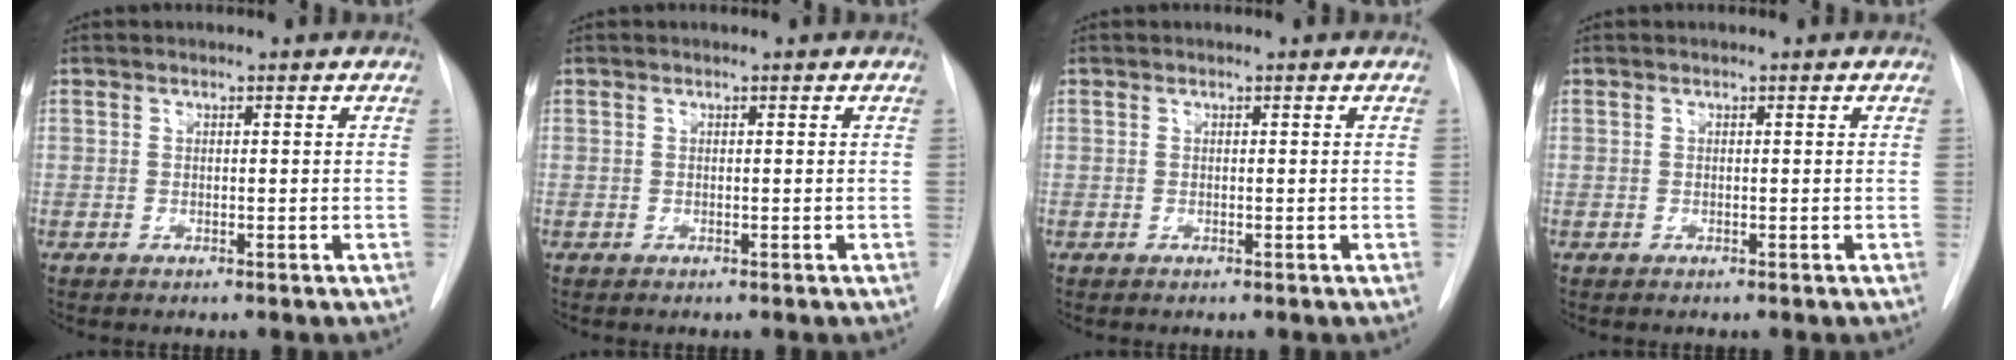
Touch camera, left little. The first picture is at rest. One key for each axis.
{"total": 0.0}
{"total": 0.0}
{"total": 0.0}